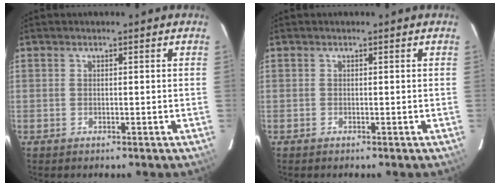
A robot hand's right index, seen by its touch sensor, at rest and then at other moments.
{"total": 0.0}